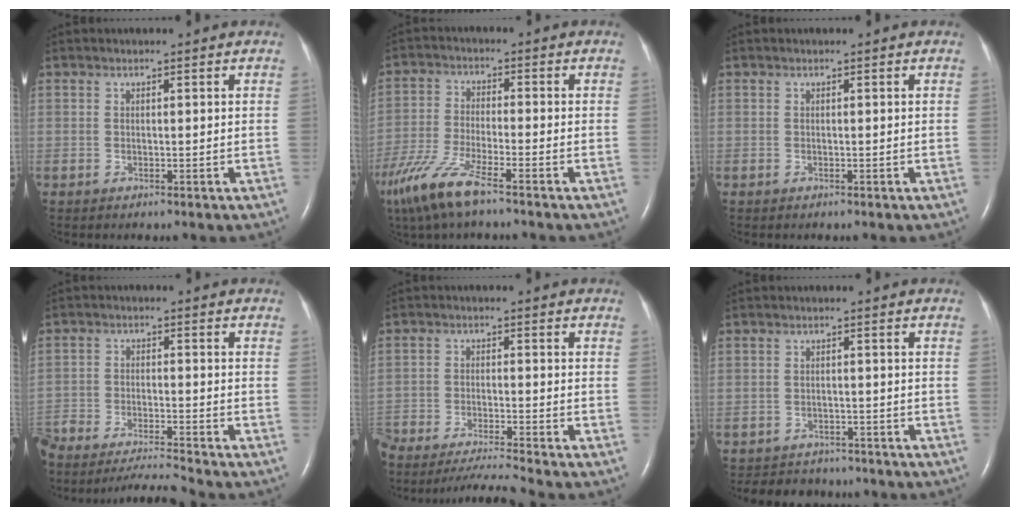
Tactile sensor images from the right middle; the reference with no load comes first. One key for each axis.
{"total": 9.4, "fx": -6.4, "fy": 1.0, "fz": 6.8, "tx": -0.156, "ty": -0.027, "tz": -0.128}
{"total": 0.0}
{"total": 13.7, "fx": -12.8, "fy": -0.4, "fz": 4.9, "tx": -0.094, "ty": -0.007, "tz": -0.216}
{"total": 11.0, "fx": -10.2, "fy": -1.1, "fz": 4.1, "tx": -0.071, "ty": -0.009, "tz": -0.179}
{"total": 6.4, "fx": -5.8, "fy": 2.6, "fz": 0.7, "tx": -0.014, "ty": 0.001, "tz": -0.077}